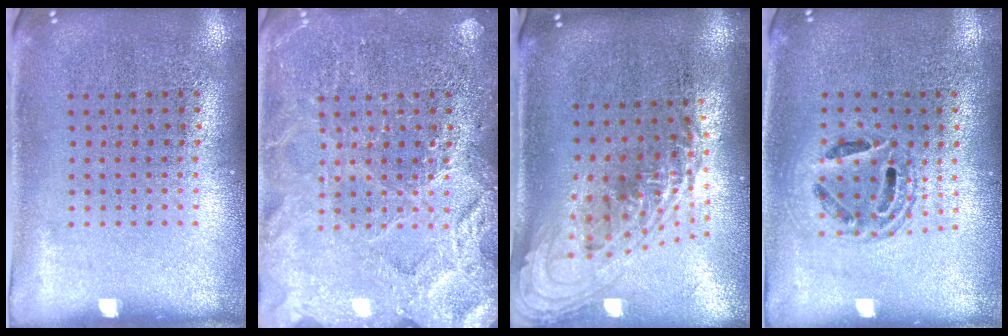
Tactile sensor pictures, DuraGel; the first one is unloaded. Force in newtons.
{"total": 5.1, "press": 5.1, "slide": 0.7}
{"total": 2.2, "press": 1.6, "slide": 1.5}
{"total": 1.5, "press": 1.3, "slide": 0.7}